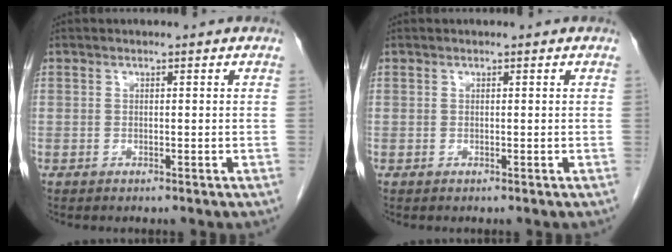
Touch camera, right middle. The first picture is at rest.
{"total": 0.0}